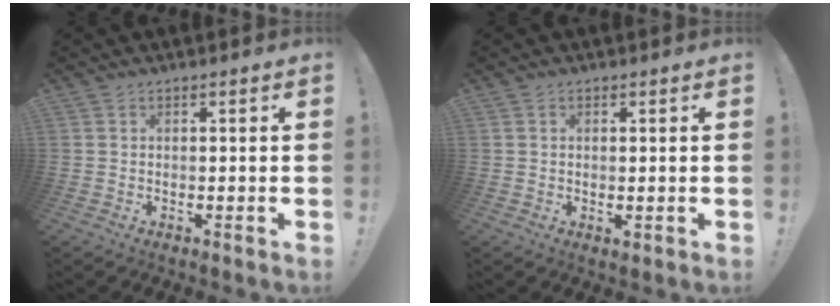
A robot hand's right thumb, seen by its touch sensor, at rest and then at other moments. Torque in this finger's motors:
{"motor_torque": [-0.17, 0.06, 0.02, 0.15, -0.11]}